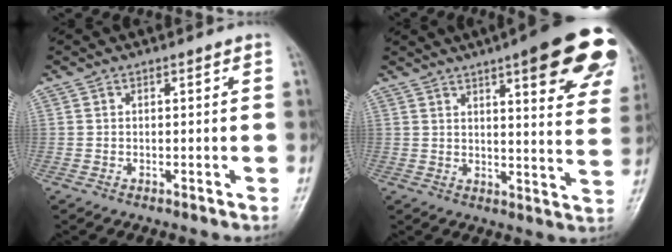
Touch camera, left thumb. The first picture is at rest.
{"total": 22.4, "force": [12.5, 5.6, 17.7], "torque": [-0.188, -0.031, 0.146]}